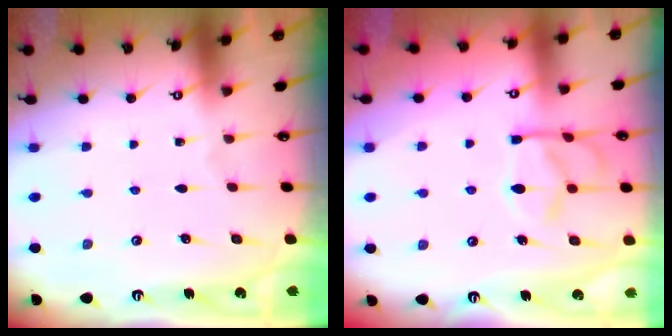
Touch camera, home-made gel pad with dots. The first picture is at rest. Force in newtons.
{"total": 9.4, "press": 9.3, "slide": 1.5}